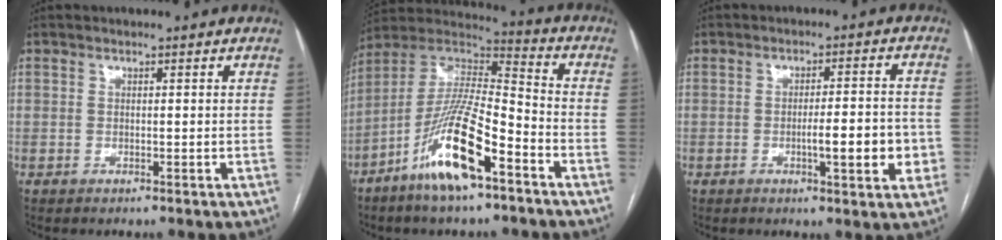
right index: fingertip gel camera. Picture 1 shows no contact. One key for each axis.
{"total": 16.1, "fx": -8.5, "fy": 2.7, "fz": 13.4, "tx": -0.266, "ty": -0.009, "tz": -0.154}
{"total": 7.8, "fx": -2.0, "fy": 1.2, "fz": 7.4, "tx": -0.104, "ty": 0.003, "tz": -0.027}